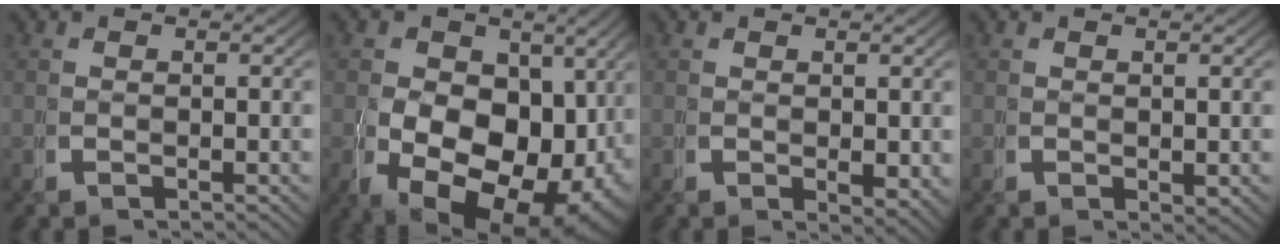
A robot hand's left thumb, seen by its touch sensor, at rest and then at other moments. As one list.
[{"total": 16.2, "force": [-2.8, 11.7, 10.9], "torque": [-0.200, -0.087, -0.010]}, {"total": 1.3, "force": [0.3, 0.7, 1.0], "torque": [-0.011, -0.009, 0.009]}, {"total": 0.6, "force": [0.3, 0.4, 0.4], "torque": [-0.002, -0.005, 0.009]}]